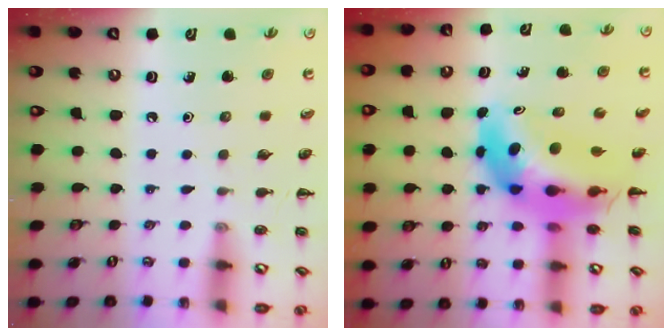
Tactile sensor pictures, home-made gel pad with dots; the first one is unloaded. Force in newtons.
{"total": 9.8, "press": 9.3, "slide": 3.3}